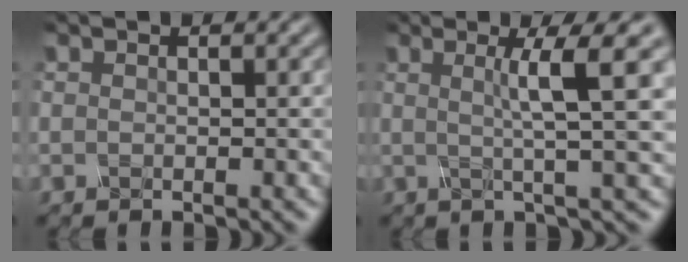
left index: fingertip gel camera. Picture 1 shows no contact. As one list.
[{"total": 5.6, "force": [1.3, 0.7, 5.4], "torque": [-0.081, 0.011, 0.020]}]